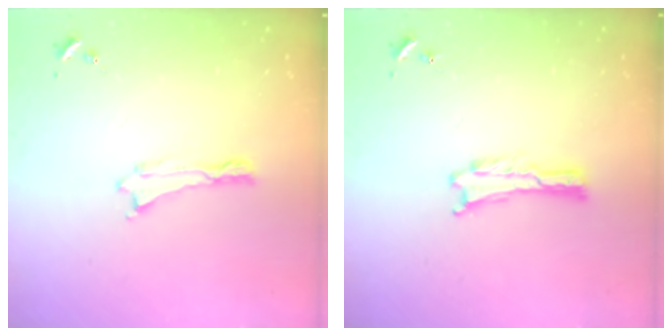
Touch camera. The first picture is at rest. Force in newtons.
{"total": 0.0}